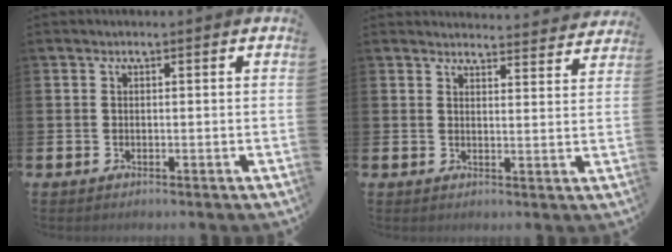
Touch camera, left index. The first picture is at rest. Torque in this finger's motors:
{"motor_torque": [0.93, -1.21, 0.08, 0.00]}